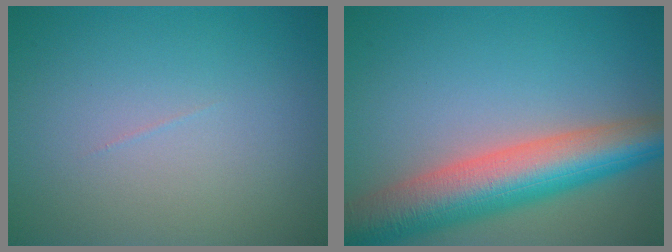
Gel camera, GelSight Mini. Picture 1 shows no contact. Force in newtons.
{"total": 9.5, "press": 9.5, "slide": 0.5}